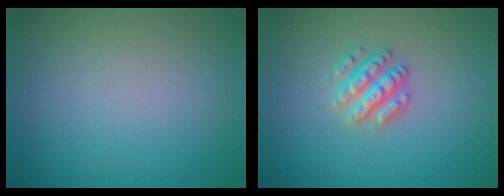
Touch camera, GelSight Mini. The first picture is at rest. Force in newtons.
{"total": 2.6, "press": 2.6, "slide": 0.3}